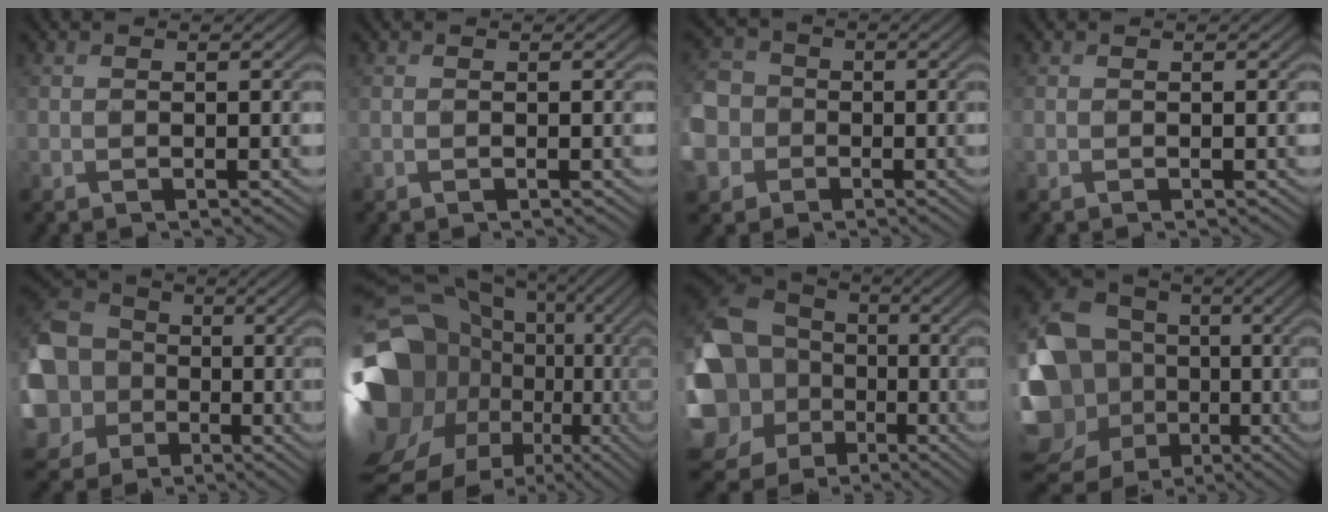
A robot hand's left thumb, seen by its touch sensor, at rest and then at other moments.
{"total": 0.0}
{"total": 10.4, "force": [-3.7, 9.2, 3.3], "torque": [-0.117, -0.041, -0.096]}
{"total": 0.0}
{"total": 16.4, "force": [-2.6, 14.8, 6.5], "torque": [-0.228, -0.010, -0.080]}
{"total": 21.5, "force": [-2.7, 16.6, 13.3], "torque": [-0.329, 0.006, -0.023]}
{"total": 19.2, "force": [-2.2, 16.7, 9.1], "torque": [-0.268, -0.021, -0.055]}
{"total": 18.0, "force": [-3.3, 15.8, 8.0], "torque": [-0.231, -0.003, -0.046]}